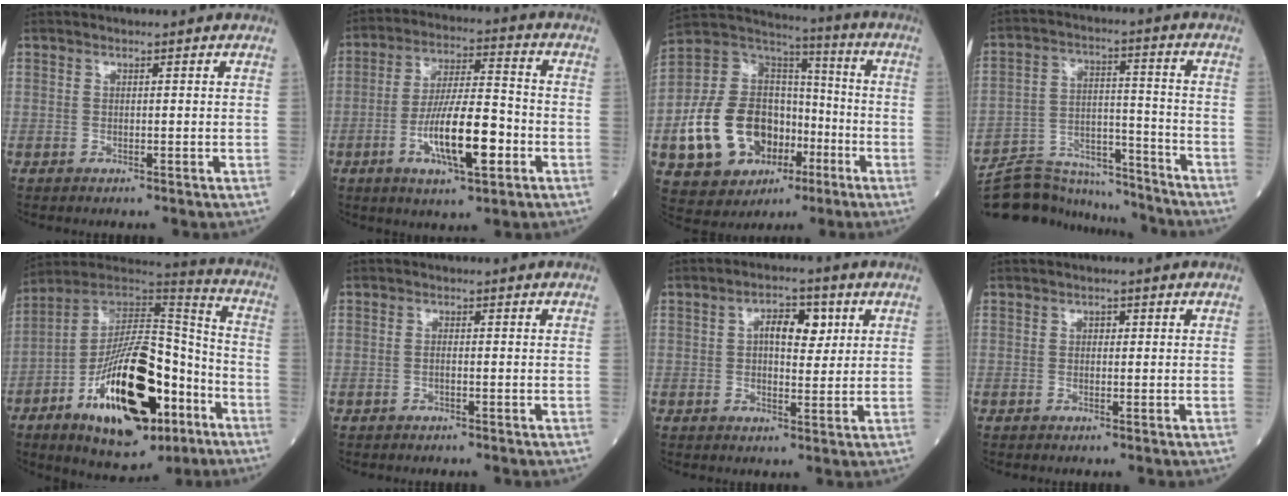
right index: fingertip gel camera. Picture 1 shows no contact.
{"total": 12.2, "force": [-4.0, 2.4, 11.2], "torque": [-0.207, -0.001, -0.069]}
{"total": 18.5, "force": [-5.6, 13.0, 11.8], "torque": [-0.243, 0.036, -0.084]}
{"total": 15.2, "force": [-14.7, 3.7, 1.5], "torque": [-0.029, 0.039, -0.231]}
{"total": 24.9, "force": [-10.6, 9.5, 20.4], "torque": [-0.354, -0.006, -0.165]}
{"total": 0.6, "force": [-0.3, -0.1, 0.5], "torque": [-0.009, 0.001, -0.007]}
{"total": 5.8, "force": [1.8, 2.7, 4.8], "torque": [-0.075, 0.013, 0.027]}
{"total": 0.8, "force": [0.3, 0.6, 0.4], "torque": [-0.007, 0.001, 0.004]}